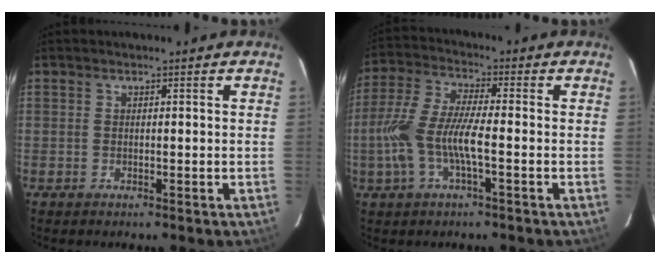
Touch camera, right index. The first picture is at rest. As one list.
[{"total": 10.8, "force": [-2.7, 2.5, 10.2], "torque": [-0.226, 0.001, -0.051]}]